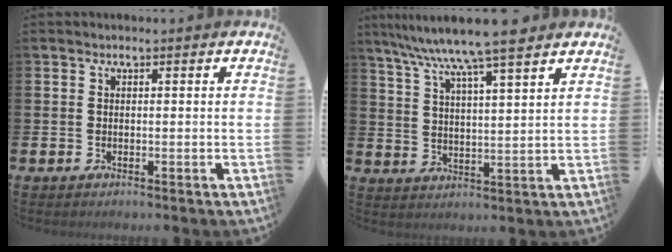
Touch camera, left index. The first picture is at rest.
{"total": 9.4, "force": [8.3, 0.2, 4.5], "torque": [-0.104, -0.038, 0.145]}